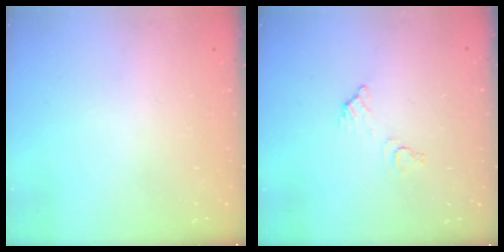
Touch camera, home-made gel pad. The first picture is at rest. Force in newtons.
{"total": 5.2, "press": 5.2, "slide": 0.2}